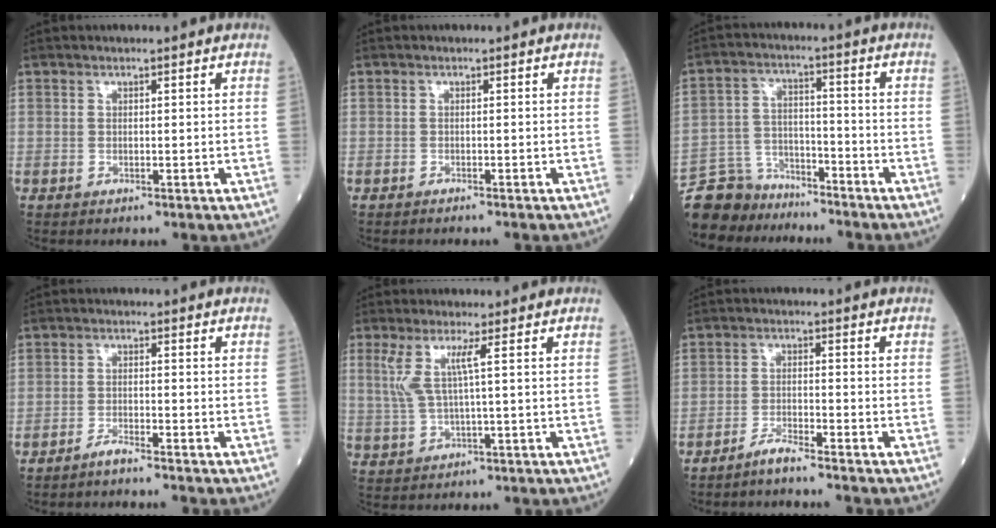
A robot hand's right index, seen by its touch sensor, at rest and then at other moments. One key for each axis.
{"total": 1.6, "fx": -1.4, "fy": -0.1, "fz": 0.7, "tx": -0.010, "ty": 0.000, "tz": -0.018}
{"total": 9.3, "fx": -8.5, "fy": 3.8, "fz": -0.1, "tx": -0.004, "ty": 0.025, "tz": -0.157}
{"total": 2.7, "fx": -2.5, "fy": -0.4, "fz": 1.0, "tx": -0.023, "ty": -0.004, "tz": -0.043}
{"total": 4.2, "fx": 1.4, "fy": -0.5, "fz": 4.0, "tx": -0.095, "ty": 0.006, "tz": 0.035}
{"total": 3.4, "fx": -3.2, "fy": -0.6, "fz": 1.2, "tx": -0.027, "ty": -0.010, "tz": -0.061}